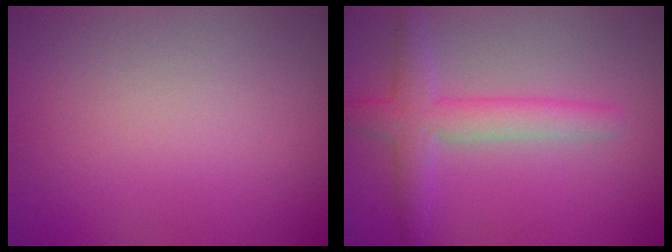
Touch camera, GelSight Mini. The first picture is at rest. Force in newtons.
{"total": 3.9, "press": 3.9, "slide": 0.2}